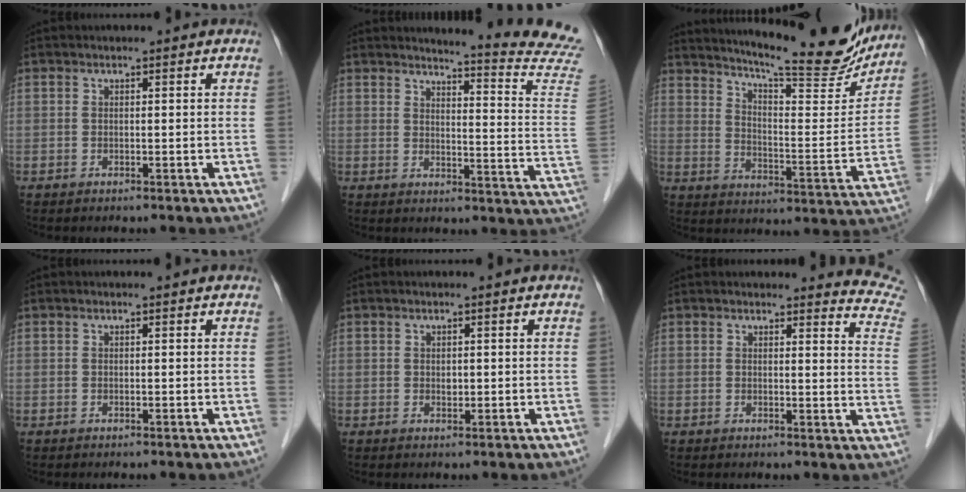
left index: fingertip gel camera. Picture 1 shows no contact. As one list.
[{"total": 16.7, "force": [15.9, -1.7, 4.7], "torque": [-0.064, -0.145, 0.162]}, {"total": 21.8, "force": [19.5, 2.3, 9.4], "torque": [-0.143, -0.047, 0.260]}, {"total": 0.0}, {"total": 0.8, "force": [0.0, 0.6, 0.6], "torque": [-0.009, -0.003, -0.001]}, {"total": 8.4, "force": [8.4, -0.3, 0.2], "torque": [0.012, -0.093, 0.056]}]